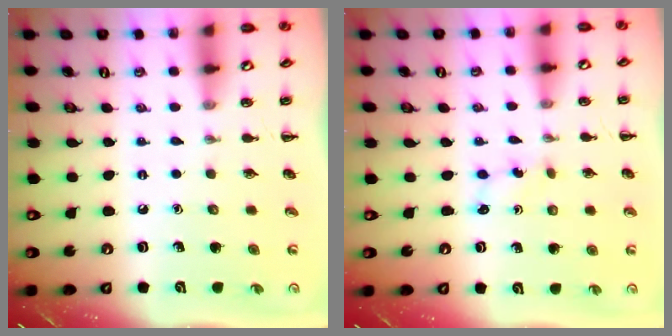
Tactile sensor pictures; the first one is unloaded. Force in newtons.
{"total": 2.2, "press": 2.1, "slide": 0.8}